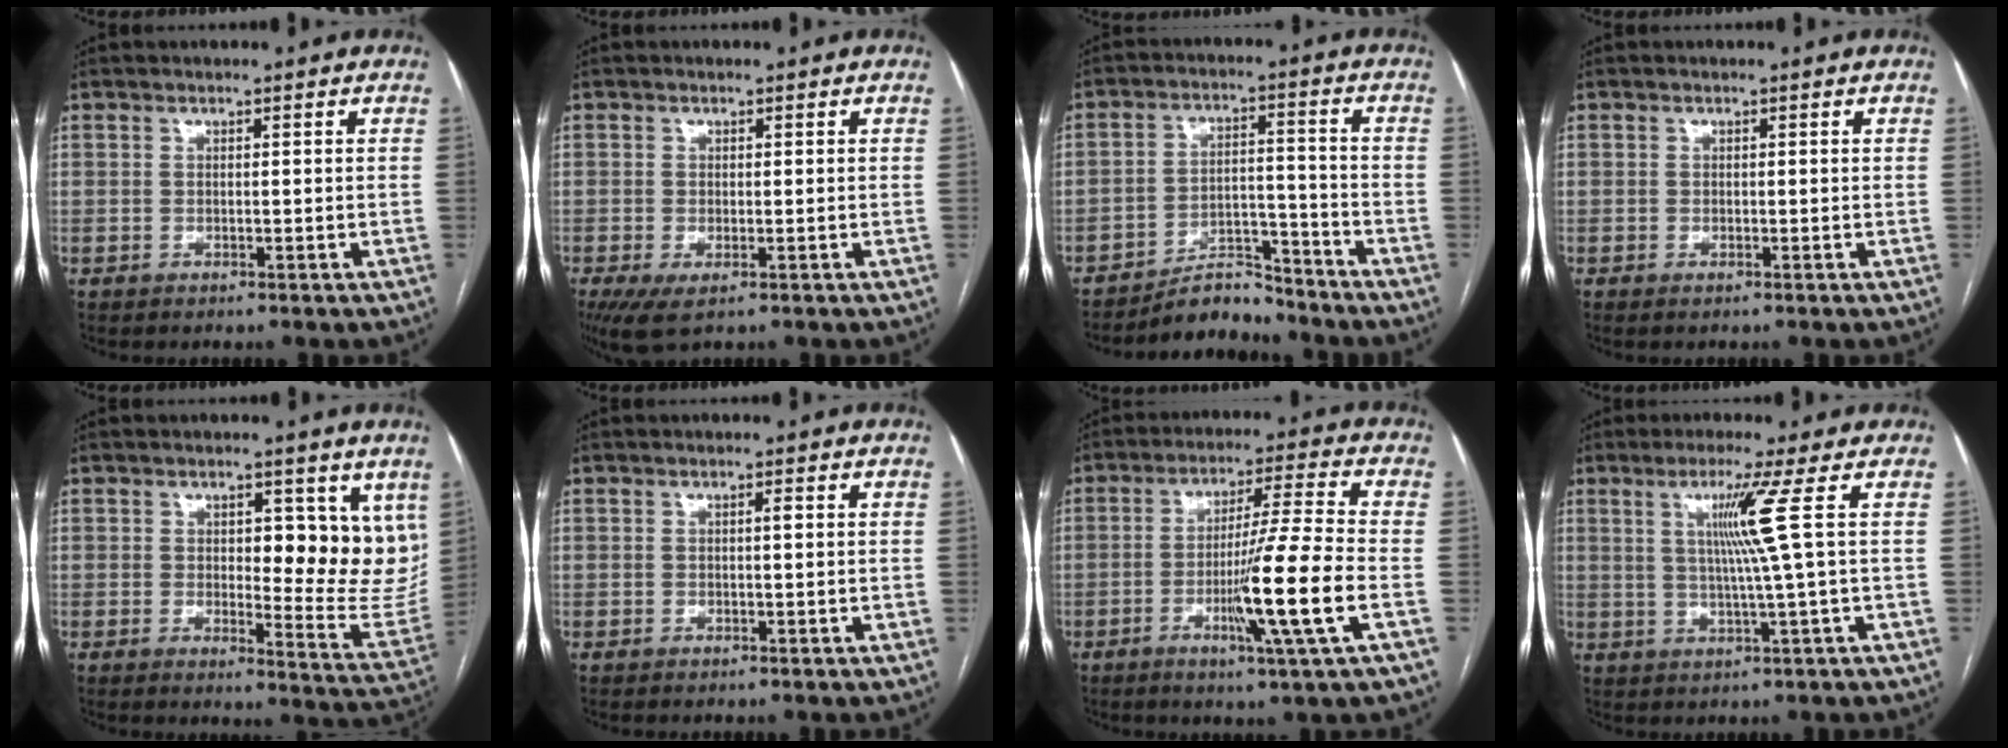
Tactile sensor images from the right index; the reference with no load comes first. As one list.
[{"total": 4.3, "force": [-2.1, 1.8, 3.3], "torque": [-0.060, -0.011, -0.026]}, {"total": 6.5, "force": [-6.3, 1.4, 0.5], "torque": [-0.007, 0.020, -0.105]}, {"total": 0.0}, {"total": 10.9, "force": [4.1, 4.4, 9.1], "torque": [-0.094, -0.014, 0.058]}, {"total": 1.4, "force": [0.1, 0.1, 1.4], "torque": [-0.023, 0.003, 0.001]}, {"total": 12.3, "force": [-3.7, -1.8, 11.6], "torque": [-0.206, -0.014, -0.067]}, {"total": 6.5, "force": [1.6, -2.5, 5.7], "torque": [-0.112, -0.007, 0.039]}]